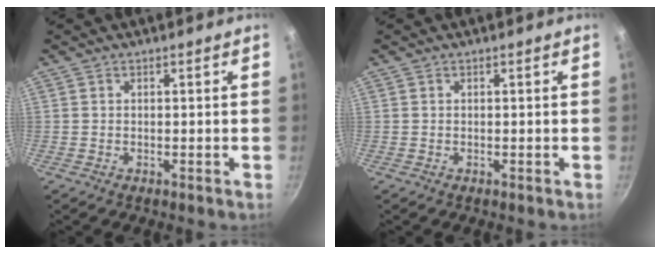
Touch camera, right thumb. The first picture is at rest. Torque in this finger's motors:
{"motor_torque": [-0.09, 0.04, 0.07, 0.05, 0.00]}